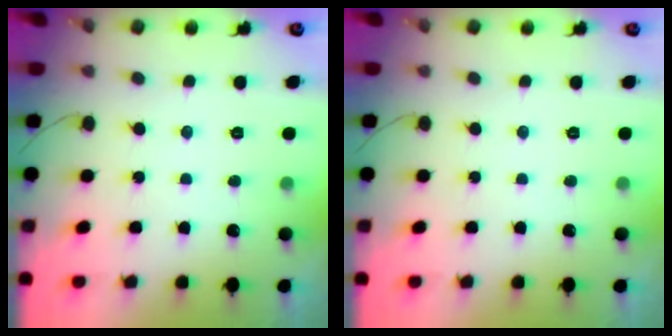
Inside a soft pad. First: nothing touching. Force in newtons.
{"total": 0.0}